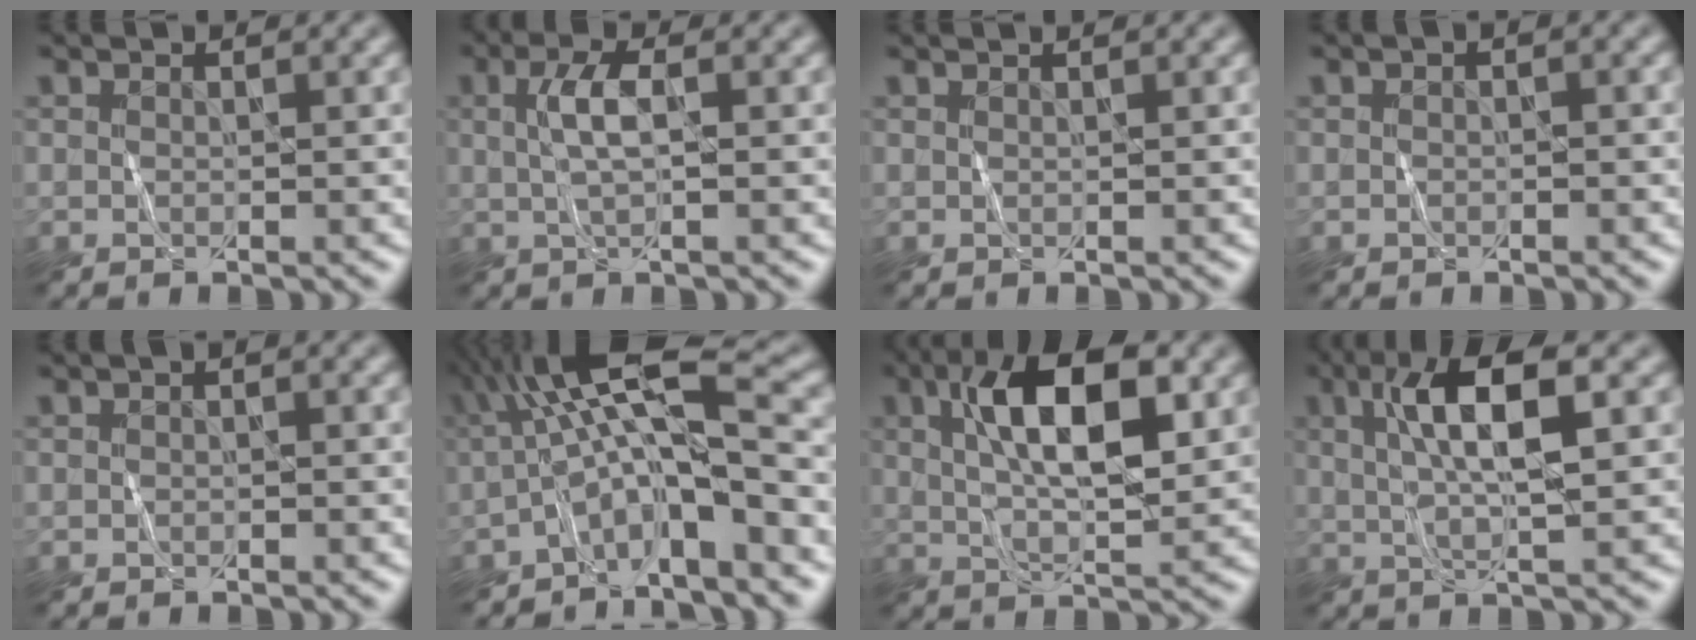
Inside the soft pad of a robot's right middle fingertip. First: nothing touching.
{"total": 2.7, "force": [0.3, 0.8, 2.6], "torque": [-0.057, 0.008, 0.005]}
{"total": 1.2, "force": [0.9, 0.4, 0.7], "torque": [-0.006, 0.001, 0.003]}
{"total": 0.7, "force": [0.2, 0.3, 0.6], "torque": [-0.011, -0.001, 0.000]}
{"total": 1.1, "force": [0.3, 0.6, 0.9], "torque": [-0.011, -0.004, 0.000]}
{"total": 8.4, "force": [-1.8, 1.9, 8.0], "torque": [-0.136, 0.031, -0.044]}
{"total": 9.3, "force": [2.3, 3.5, 8.3], "torque": [-0.136, 0.013, 0.034]}
{"total": 6.8, "force": [1.6, 1.8, 6.4], "torque": [-0.113, 0.013, 0.027]}